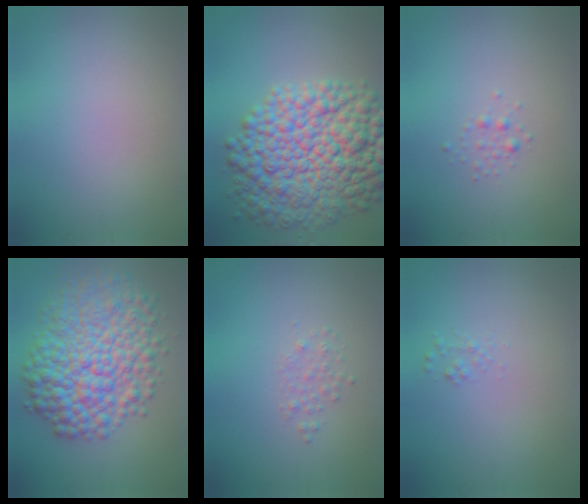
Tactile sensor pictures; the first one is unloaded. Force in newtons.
{"total": 12.9, "press": 12.9, "slide": 0.1}
{"total": 0.8, "press": 0.8, "slide": 0.0}
{"total": 10.0, "press": 10.0, "slide": 0.1}
{"total": 1.0, "press": 1.0, "slide": 0.1}
{"total": 0.7, "press": 0.7, "slide": 0.0}